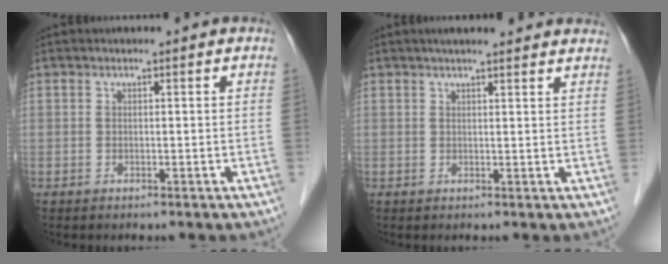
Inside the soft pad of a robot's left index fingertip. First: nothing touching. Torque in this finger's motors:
{"motor_torque": [0.27, -0.25, 0.01, 0.00]}